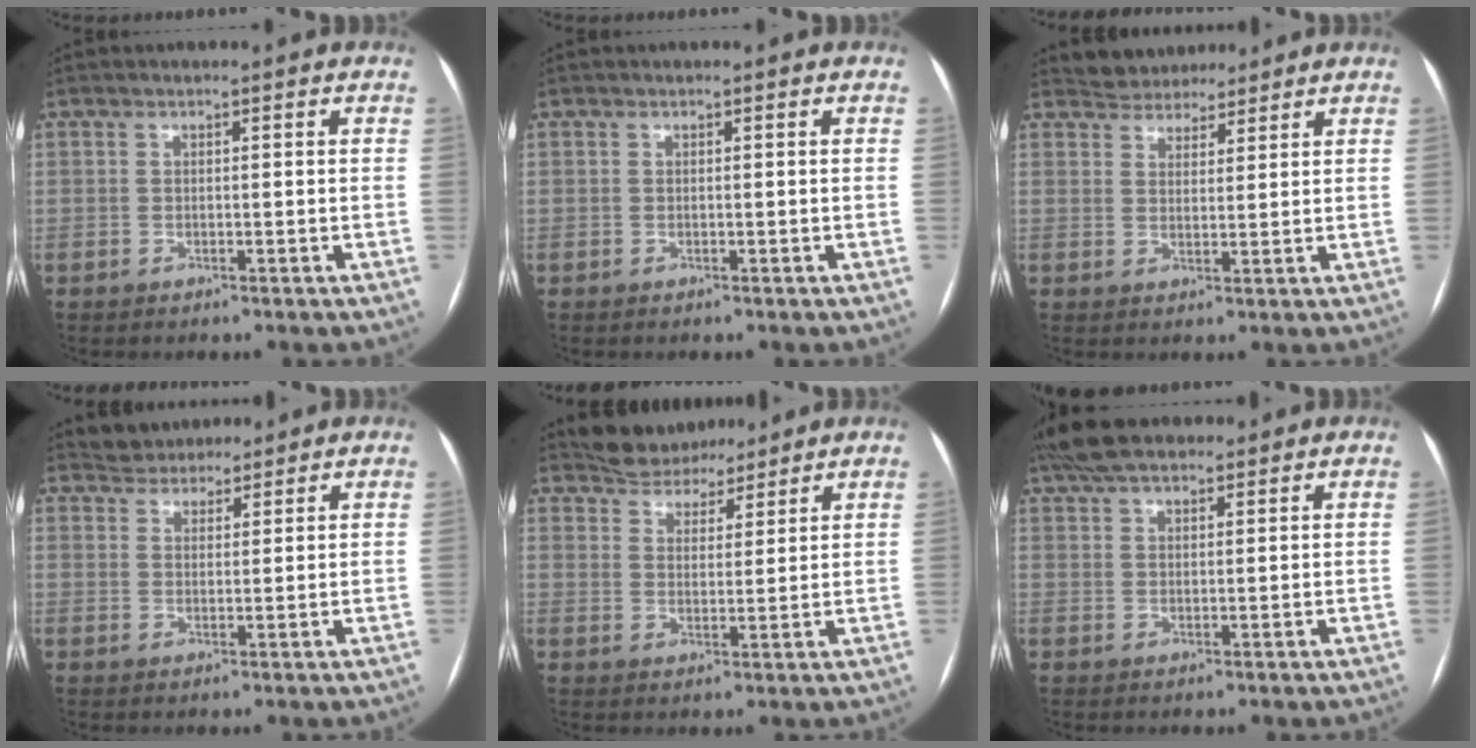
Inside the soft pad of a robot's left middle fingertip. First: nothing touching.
{"total": 0.0}
{"total": 5.4, "force": [4.9, 2.1, 0.4], "torque": [-0.009, 0.015, 0.081]}
{"total": 4.7, "force": [4.4, 1.8, 0.4], "torque": [-0.008, 0.021, 0.074]}
{"total": 7.4, "force": [6.8, 2.5, 1.0], "torque": [-0.021, 0.010, 0.114]}
{"total": 8.1, "force": [6.6, 2.7, 3.8], "torque": [-0.069, 0.034, 0.118]}